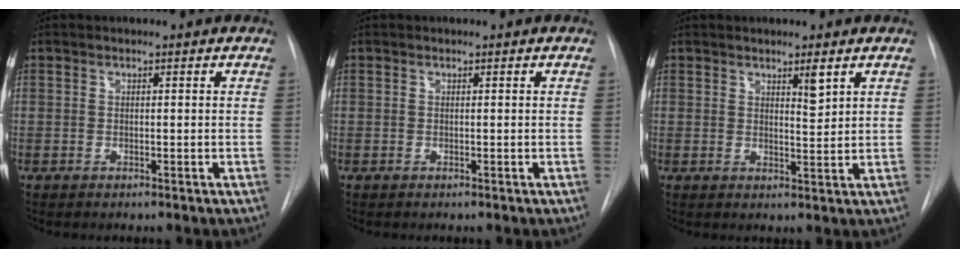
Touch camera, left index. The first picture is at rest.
{"total": 0.0}
{"total": 2.6, "force": [1.6, 0.2, 2.0], "torque": [-0.035, -0.010, 0.028]}